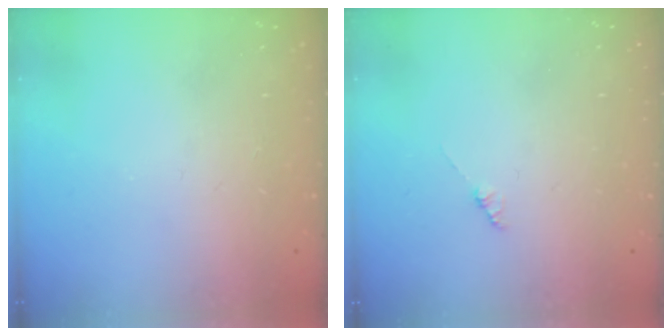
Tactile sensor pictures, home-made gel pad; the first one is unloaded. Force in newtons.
{"total": 0.9, "press": 0.8, "slide": 0.2}